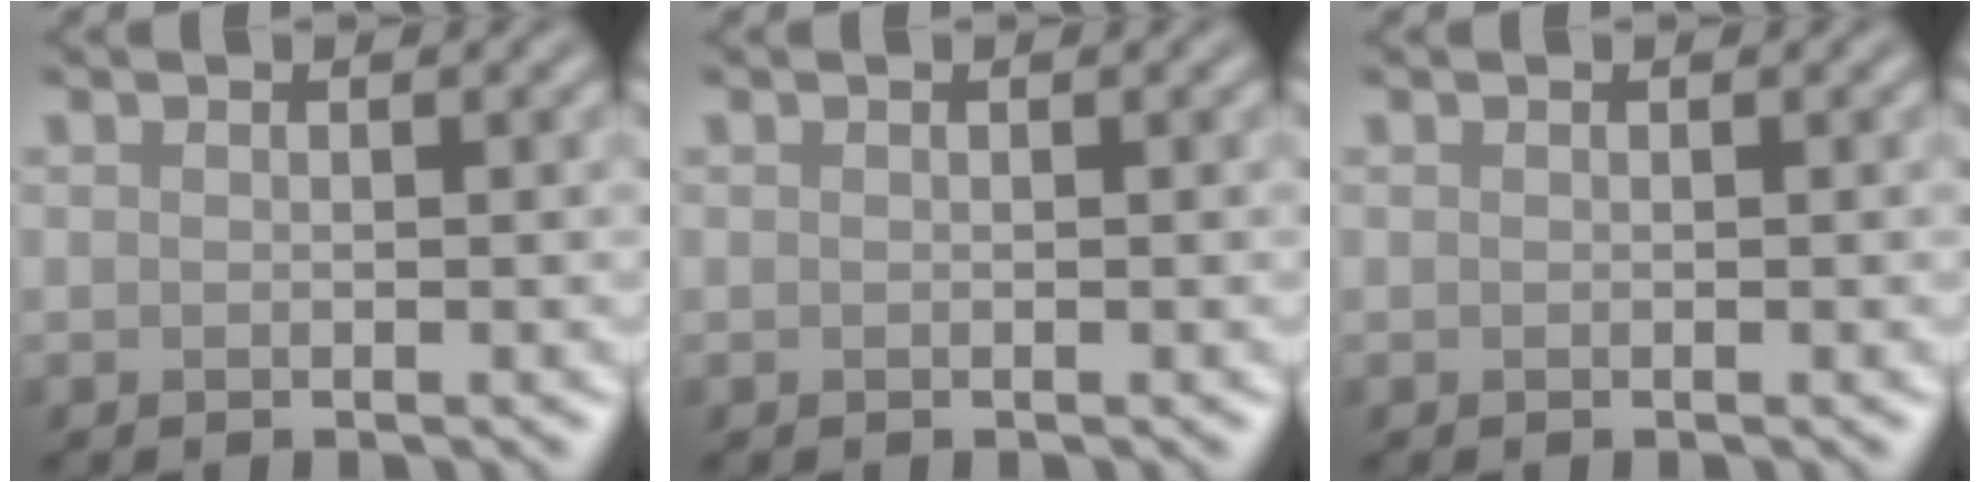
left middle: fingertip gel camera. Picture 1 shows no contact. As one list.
[{"total": 0.0}, {"total": 0.0}]